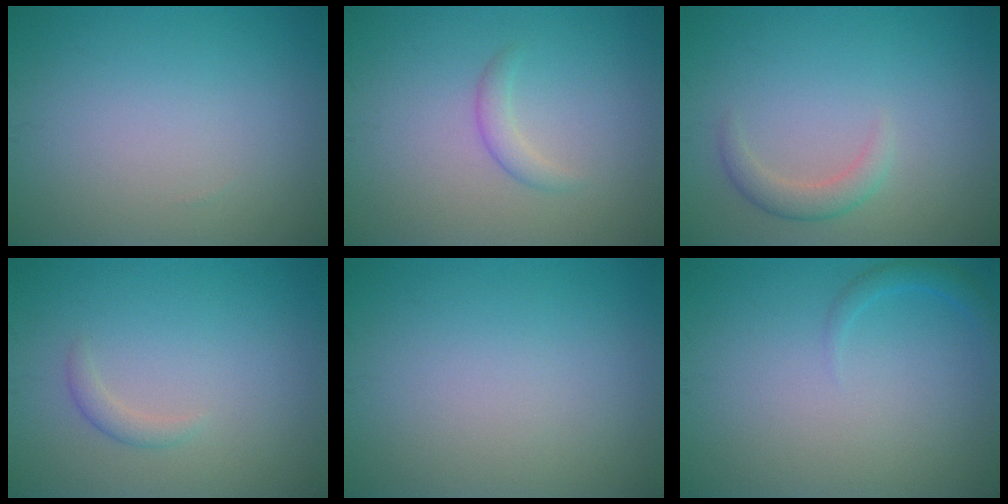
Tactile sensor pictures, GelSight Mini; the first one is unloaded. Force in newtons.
{"total": 1.4, "press": 1.4, "slide": 0.0}
{"total": 2.0, "press": 2.0, "slide": 0.1}
{"total": 1.1, "press": 1.1, "slide": 0.1}
{"total": 0.0}
{"total": 1.1, "press": 1.1, "slide": 0.1}